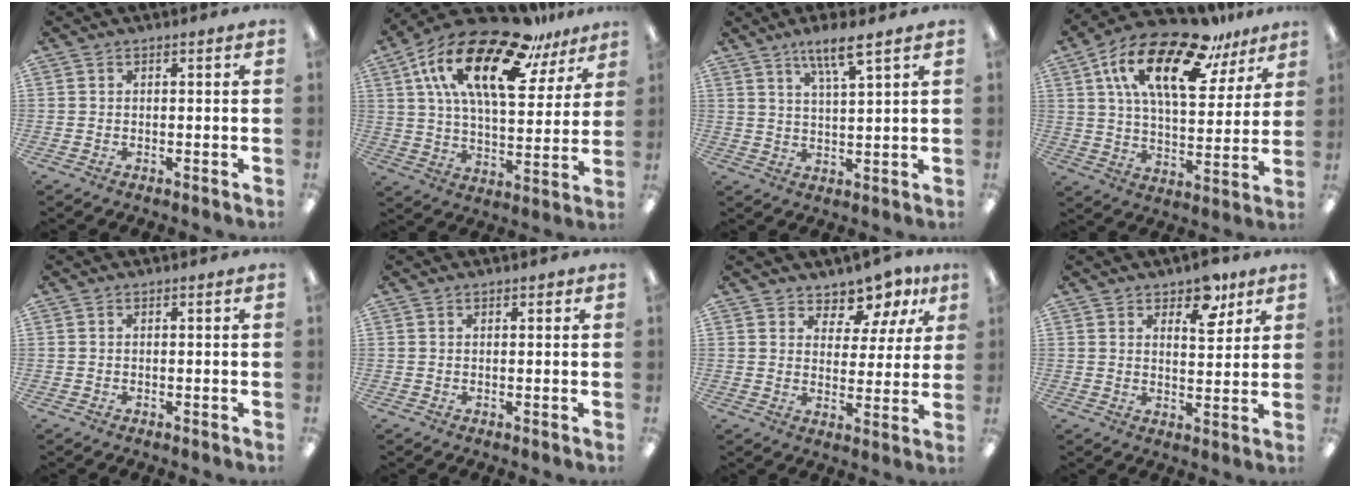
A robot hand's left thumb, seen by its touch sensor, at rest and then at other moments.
{"total": 24.7, "force": [14.5, 10.2, 17.3], "torque": [-0.296, -0.074, 0.243]}
{"total": 7.2, "force": [5.0, 1.1, 5.1], "torque": [-0.095, -0.017, 0.082]}
{"total": 22.5, "force": [12.9, 9.7, 15.8], "torque": [-0.275, -0.057, 0.217]}
{"total": 0.0}
{"total": 0.8, "force": [0.6, 0.3, 0.4], "torque": [0.001, -0.001, 0.009]}
{"total": 8.6, "force": [7.4, 3.9, 2.1], "torque": [-0.040, -0.055, 0.135]}
{"total": 8.2, "force": [5.8, 4.1, 4.1], "torque": [-0.041, -0.028, 0.098]}